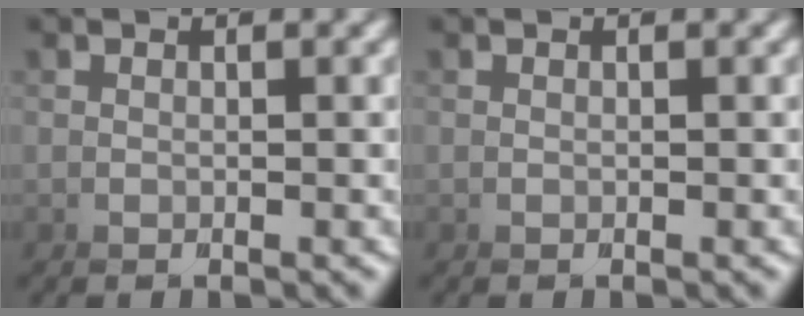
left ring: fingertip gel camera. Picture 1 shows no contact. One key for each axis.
{"total": 0.0}